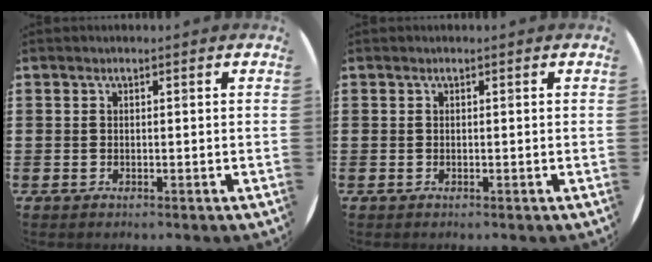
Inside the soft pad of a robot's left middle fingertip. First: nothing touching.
{"total": 0.0}